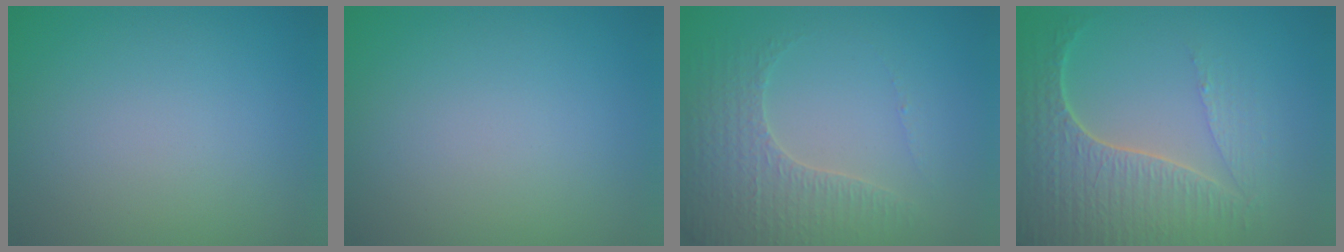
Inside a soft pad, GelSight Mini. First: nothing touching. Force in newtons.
{"total": 0.0}
{"total": 3.4, "press": 3.4, "slide": 0.6}
{"total": 6.2, "press": 5.0, "slide": 3.7}